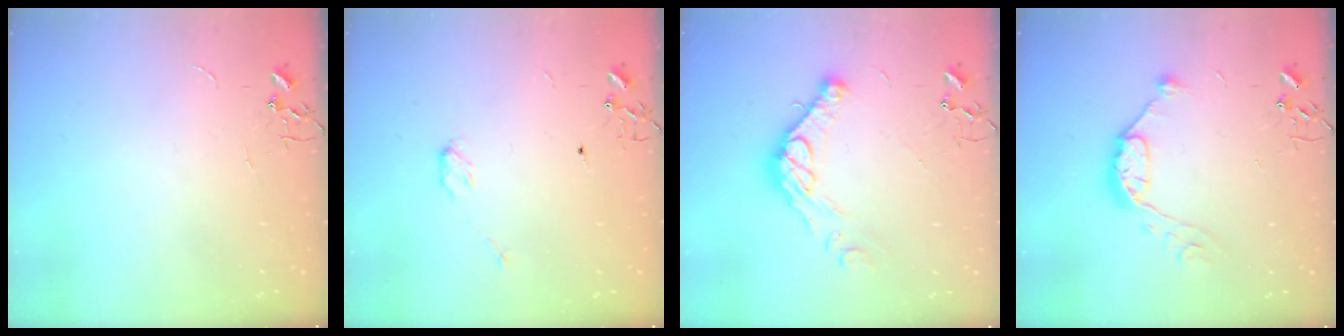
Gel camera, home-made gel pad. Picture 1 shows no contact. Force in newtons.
{"total": 3.7, "press": 3.6, "slide": 0.5}
{"total": 13.3, "press": 13.3, "slide": 0.8}
{"total": 10.2, "press": 10.2, "slide": 1.0}